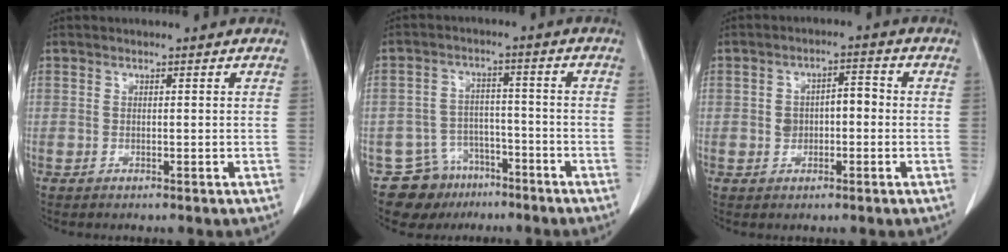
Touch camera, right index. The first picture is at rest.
{"total": 7.9, "force": [-5.6, 5.5, 0.5], "torque": [-0.005, 0.027, -0.085]}
{"total": 4.5, "force": [-0.3, 2.6, 3.6], "torque": [-0.064, 0.026, -0.002]}